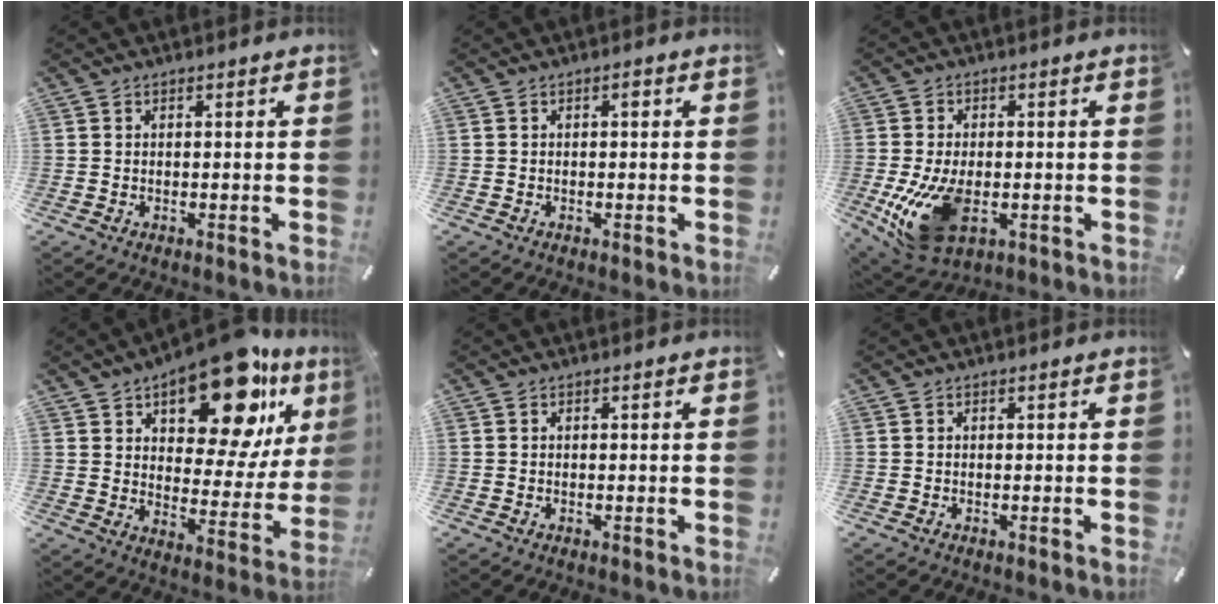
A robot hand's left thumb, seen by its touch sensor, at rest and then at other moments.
{"total": 0.9, "force": [0.0, 0.4, 0.8], "torque": [-0.017, 0.004, -0.002]}
{"total": 13.5, "force": [-2.8, 8.3, 10.2], "torque": [-0.209, -0.014, -0.045]}
{"total": 20.8, "force": [14.0, 9.6, 12.0], "torque": [-0.165, -0.100, 0.232]}
{"total": 0.0}
{"total": 0.0}